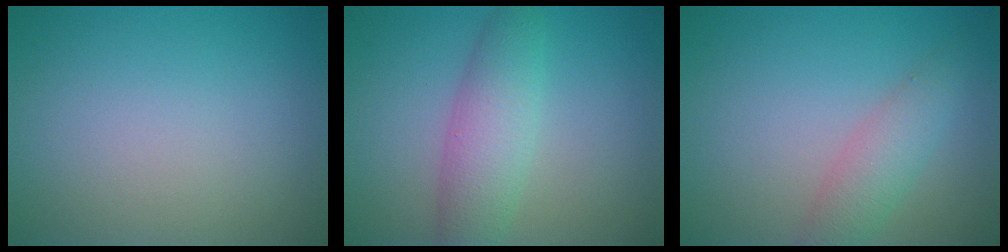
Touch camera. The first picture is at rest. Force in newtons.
{"total": 4.5, "press": 4.5, "slide": 0.1}
{"total": 3.0, "press": 3.0, "slide": 0.1}